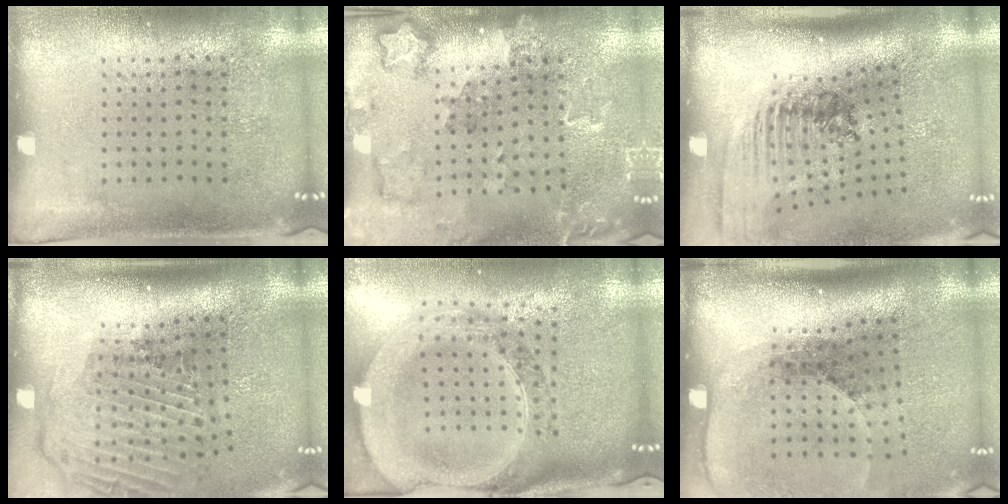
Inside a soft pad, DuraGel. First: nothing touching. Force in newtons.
{"total": 1.8, "press": 1.8, "slide": 0.0}
{"total": 2.3, "press": 1.6, "slide": 1.6}
{"total": 3.0, "press": 2.1, "slide": 2.1}
{"total": 3.3, "press": 2.7, "slide": 1.9}
{"total": 2.7, "press": 1.9, "slide": 1.9}